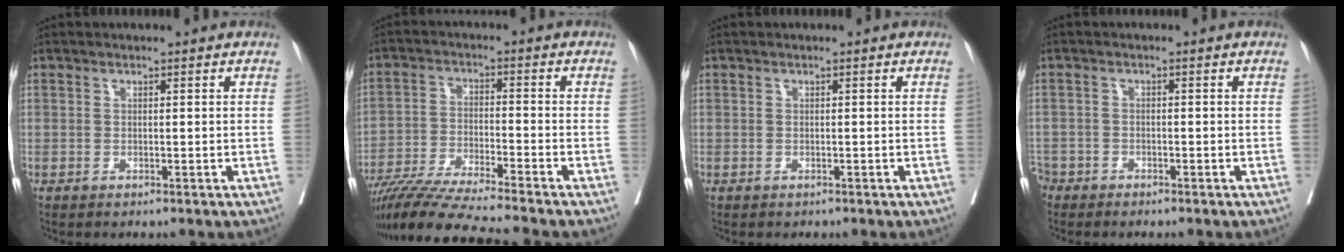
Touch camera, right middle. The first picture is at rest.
{"total": 12.5, "force": [-11.2, -1.9, 5.3], "torque": [-0.082, -0.022, -0.194]}
{"total": 0.0}
{"total": 3.3, "force": [-2.8, 1.8, 0.1], "torque": [-0.002, 0.002, -0.058]}